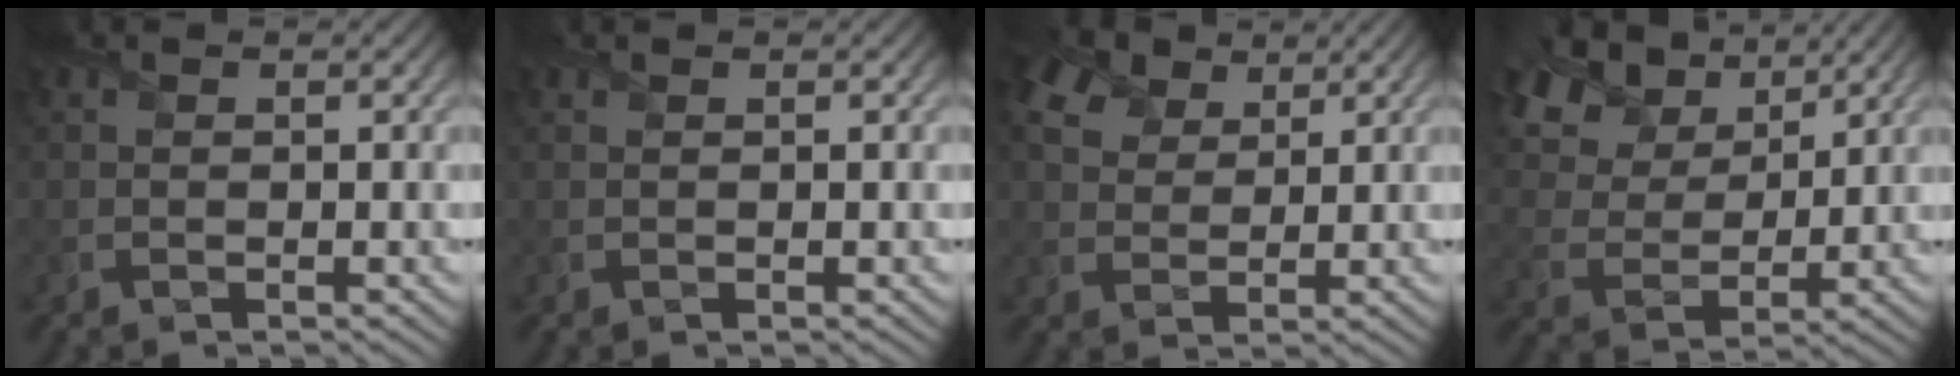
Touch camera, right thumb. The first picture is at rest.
{"total": 0.0}
{"total": 7.6, "force": [4.7, 4.4, 4.0], "torque": [-0.120, 0.025, 0.085]}
{"total": 13.4, "force": [7.9, 7.9, 7.4], "torque": [-0.221, 0.029, 0.147]}